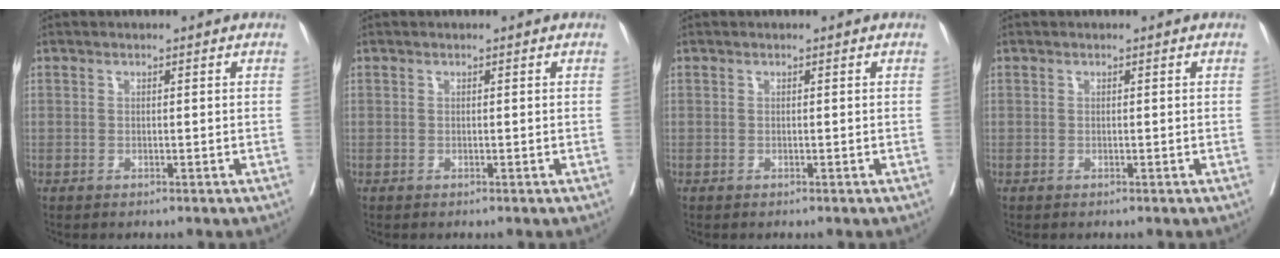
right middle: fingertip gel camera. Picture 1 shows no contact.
{"total": 0.0}
{"total": 0.0}
{"total": 0.0}